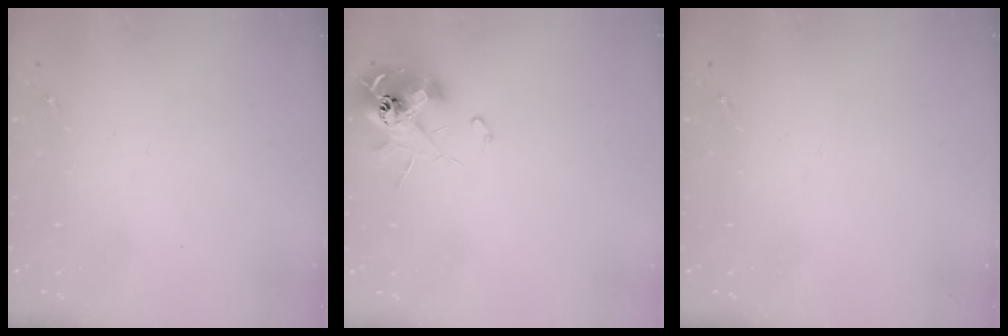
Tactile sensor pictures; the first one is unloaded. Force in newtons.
{"total": 11.2, "press": 11.2, "slide": 0.8}
{"total": 0.0}